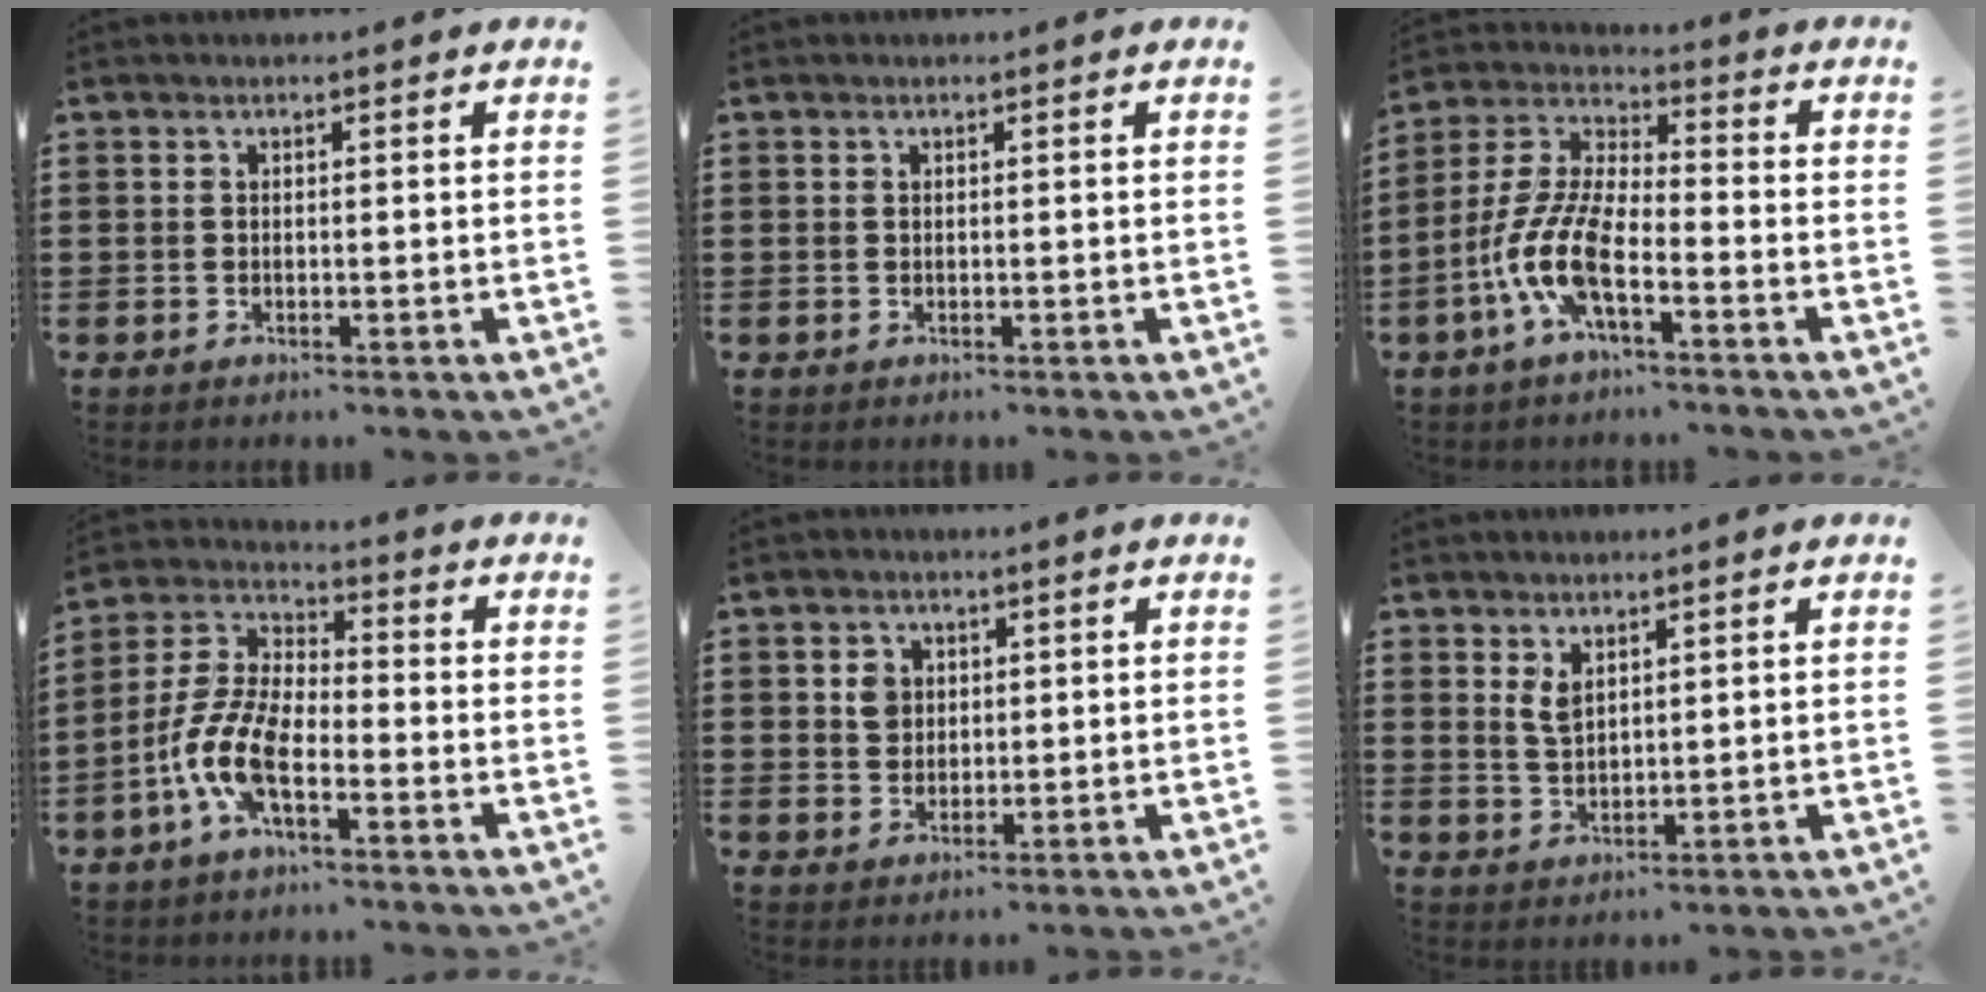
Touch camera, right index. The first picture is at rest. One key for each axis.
{"total": 0.0}
{"total": 10.1, "fx": -4.5, "fy": 3.3, "fz": 8.4, "tx": -0.209, "ty": -0.013, "tz": -0.091}
{"total": 9.6, "fx": -4.2, "fy": 3.8, "fz": 7.7, "tx": -0.199, "ty": -0.011, "tz": -0.085}
{"total": 2.9, "fx": 0.8, "fy": 2.5, "fz": 1.3, "tx": -0.034, "ty": 0.010, "tz": 0.014}
{"total": 2.6, "fx": 1.6, "fy": 1.3, "fz": 1.6, "tx": -0.036, "ty": 0.003, "tz": 0.030}